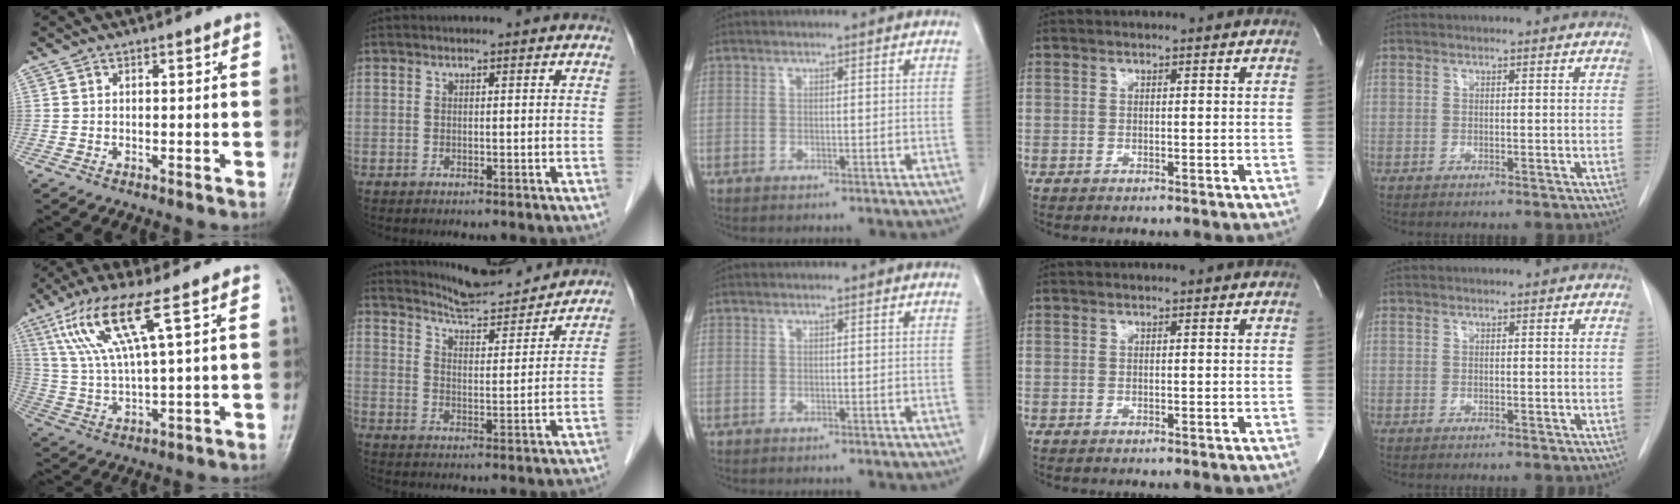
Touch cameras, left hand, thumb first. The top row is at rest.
{"thumb": {"total": 12.3, "force": [5.9, 1.7, 10.7], "torque": [-0.238, -0.013, 0.121]}, "index": {"total": 11.3, "force": [11.1, 0.3, 2.1], "torque": [-0.041, 0.004, 0.169]}}